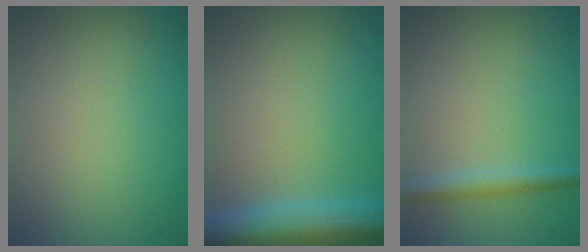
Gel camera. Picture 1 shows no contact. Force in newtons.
{"total": 8.9, "press": 8.9, "slide": 0.3}
{"total": 2.3, "press": 2.3, "slide": 0.1}